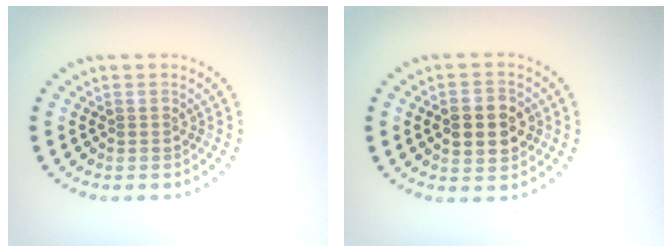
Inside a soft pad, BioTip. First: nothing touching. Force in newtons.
{"total": 4.9, "press": 4.9, "slide": 0.3}